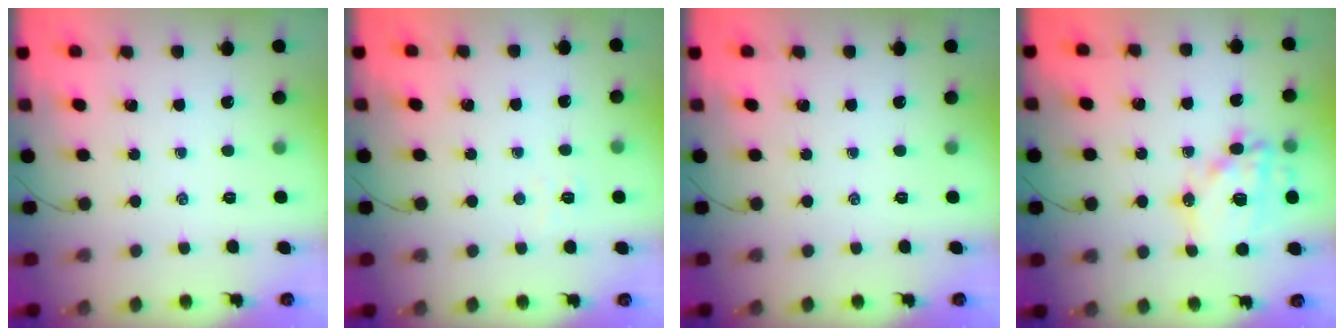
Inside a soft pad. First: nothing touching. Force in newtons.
{"total": 2.3, "press": 2.2, "slide": 0.7}
{"total": 0.0}
{"total": 15.5, "press": 15.2, "slide": 3.0}